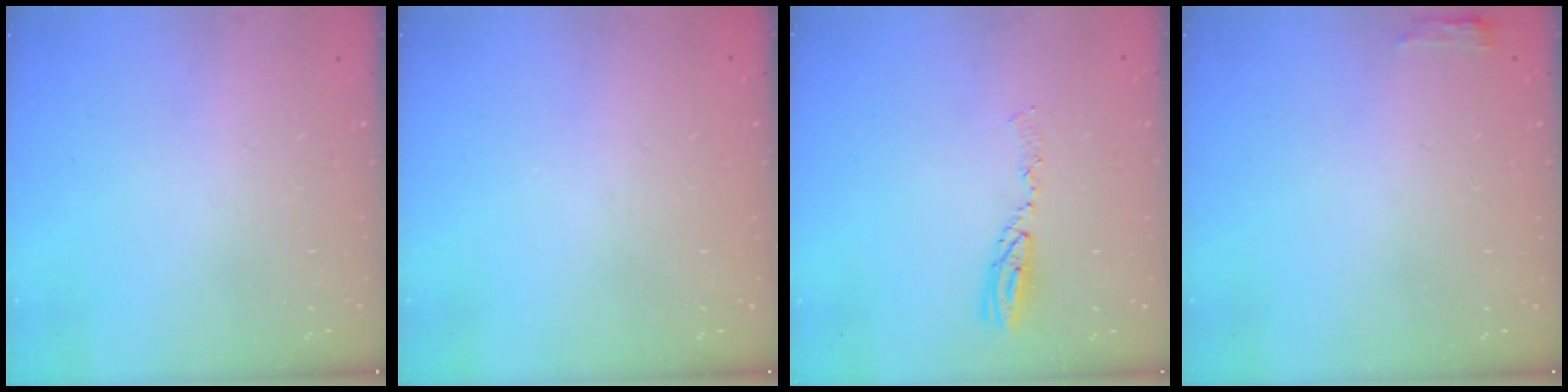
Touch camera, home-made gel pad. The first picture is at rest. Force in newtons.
{"total": 0.0}
{"total": 7.7, "press": 7.7, "slide": 0.7}
{"total": 3.3, "press": 3.2, "slide": 0.9}